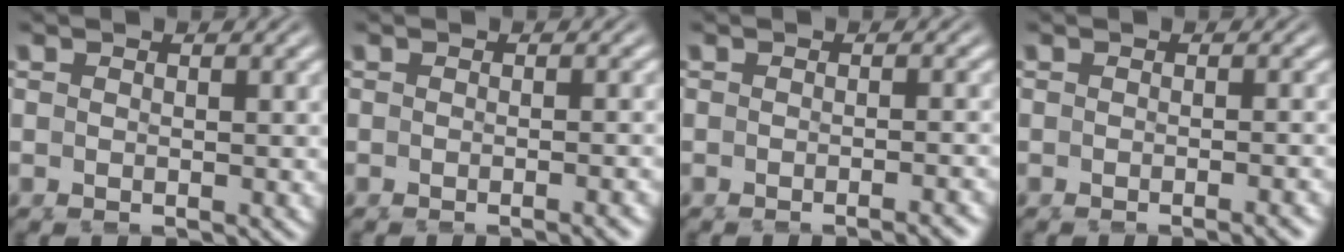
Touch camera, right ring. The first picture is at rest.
{"total": 1.3, "force": [-0.9, -0.4, 0.9], "torque": [-0.010, 0.005, -0.015]}
{"total": 1.9, "force": [-1.5, -0.3, 1.2], "torque": [-0.009, 0.006, -0.025]}
{"total": 1.6, "force": [-1.1, -0.3, 1.0], "torque": [-0.012, 0.005, -0.019]}